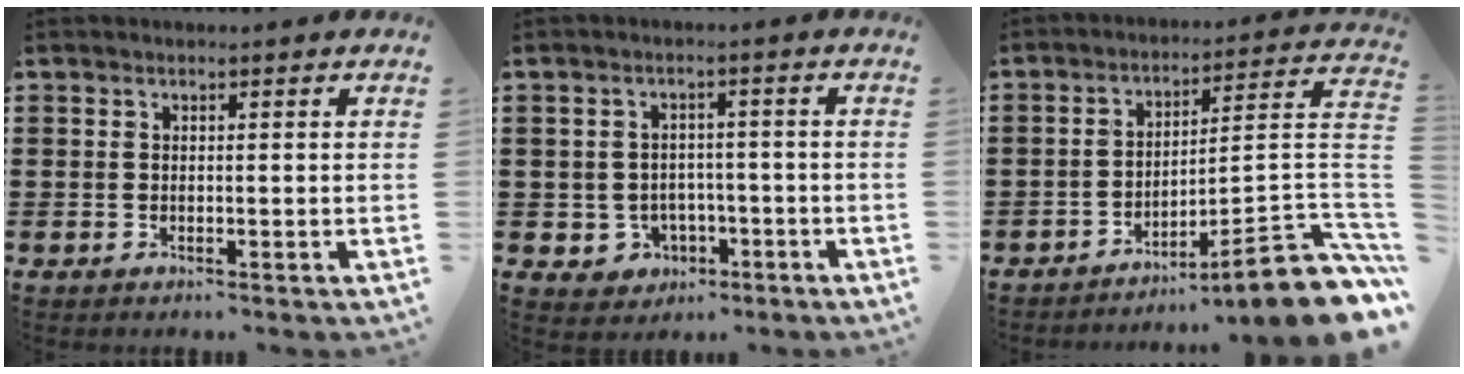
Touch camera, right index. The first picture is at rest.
{"total": 3.3, "force": [-1.4, 2.9, 0.8], "torque": [-0.025, 0.006, -0.030]}
{"total": 9.7, "force": [-6.4, 0.5, 7.4], "torque": [-0.105, -0.003, -0.123]}